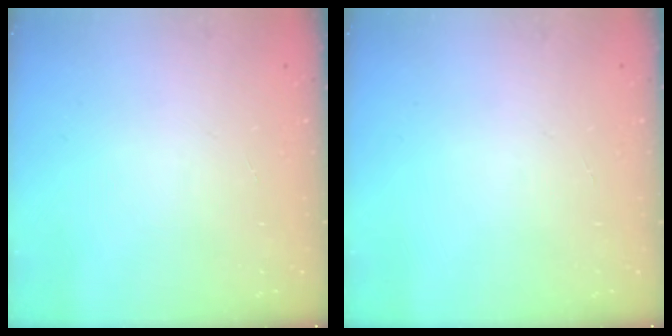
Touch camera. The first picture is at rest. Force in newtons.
{"total": 0.0}